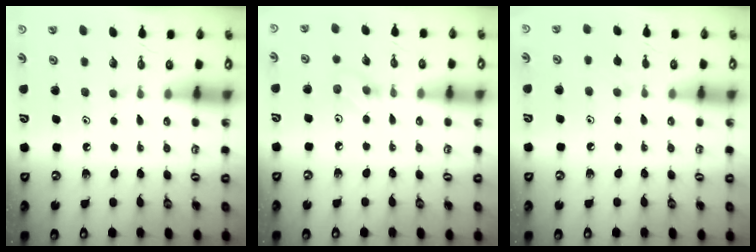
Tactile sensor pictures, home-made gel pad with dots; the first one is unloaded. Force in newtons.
{"total": 5.0, "press": 4.9, "slide": 0.6}
{"total": 3.1, "press": 3.0, "slide": 0.5}